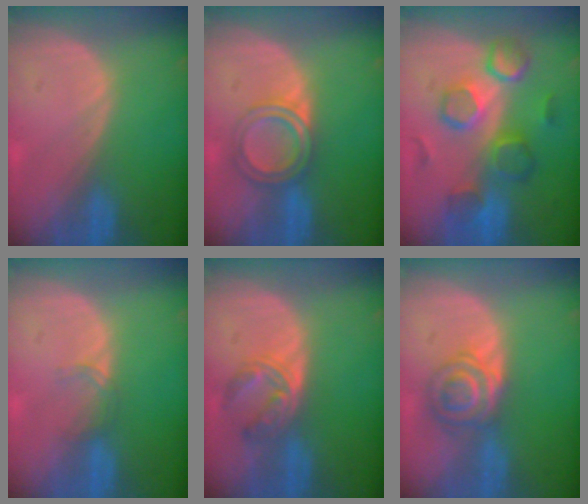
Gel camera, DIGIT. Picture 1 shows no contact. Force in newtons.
{"total": 4.7, "press": 4.7, "slide": 0.2}
{"total": 9.1, "press": 8.8, "slide": 2.0}
{"total": 1.5, "press": 1.5, "slide": 0.2}
{"total": 5.5, "press": 4.9, "slide": 2.6}
{"total": 6.3, "press": 5.6, "slide": 2.7}